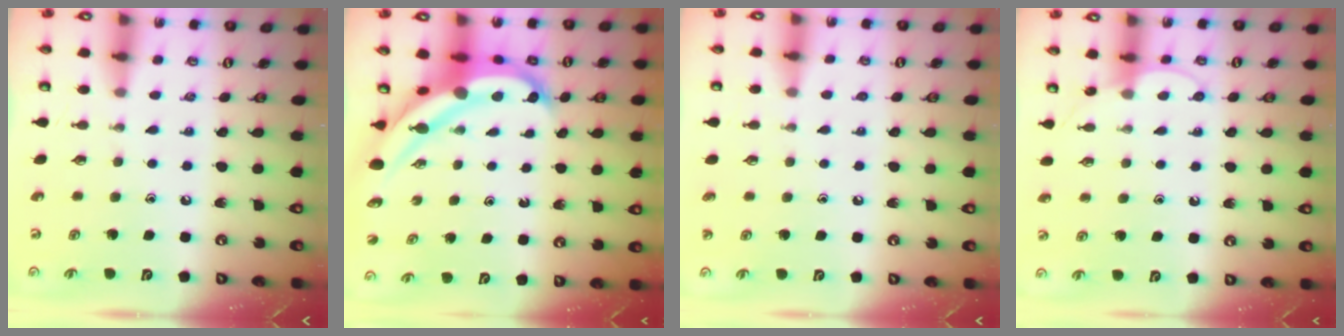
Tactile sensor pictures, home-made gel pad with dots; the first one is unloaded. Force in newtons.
{"total": 8.5, "press": 8.5, "slide": 1.0}
{"total": 2.0, "press": 2.0, "slide": 0.2}
{"total": 6.1, "press": 6.1, "slide": 0.6}